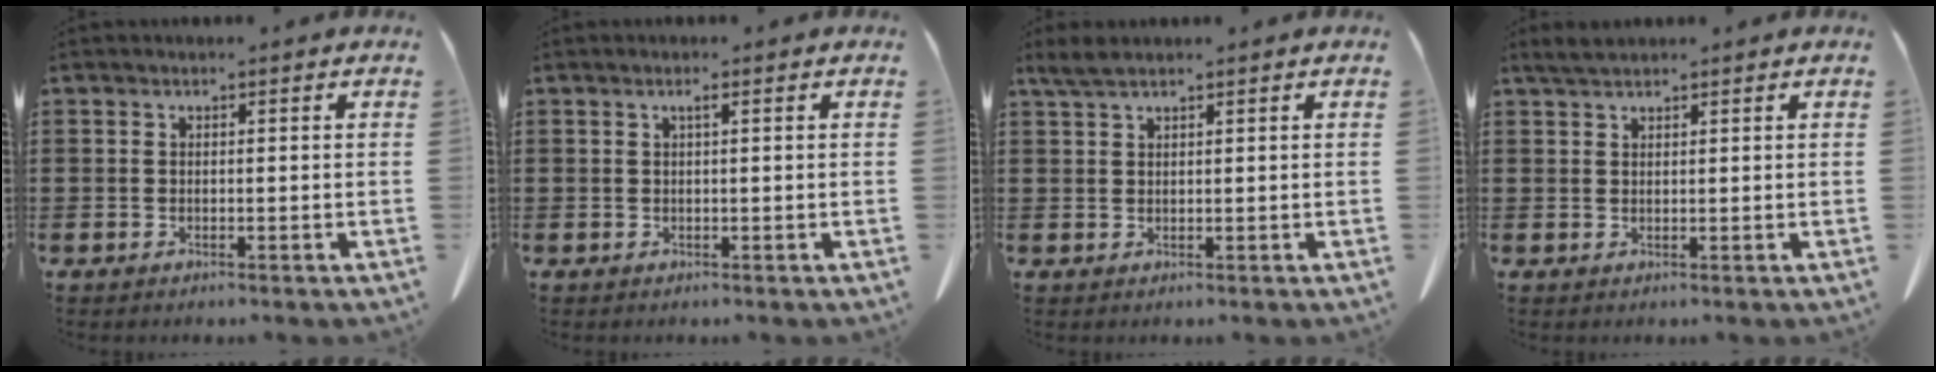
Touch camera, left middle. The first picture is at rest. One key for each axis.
{"total": 0.8, "fx": 0.3, "fy": 0.0, "fz": 0.8, "tx": -0.014, "ty": -0.002, "tz": 0.006}
{"total": 2.5, "fx": 1.8, "fy": 0.4, "fz": 1.7, "tx": -0.036, "ty": 0.001, "tz": 0.033}
{"total": 2.1, "fx": 1.8, "fy": 0.4, "fz": 1.1, "tx": -0.027, "ty": 0.002, "tz": 0.034}